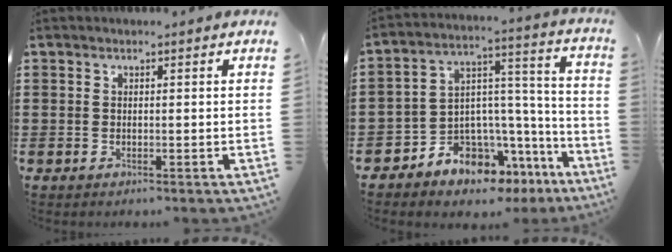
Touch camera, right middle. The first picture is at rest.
{"total": 7.1, "force": [-6.4, 3.2, 0.4], "torque": [-0.010, 0.004, -0.120]}